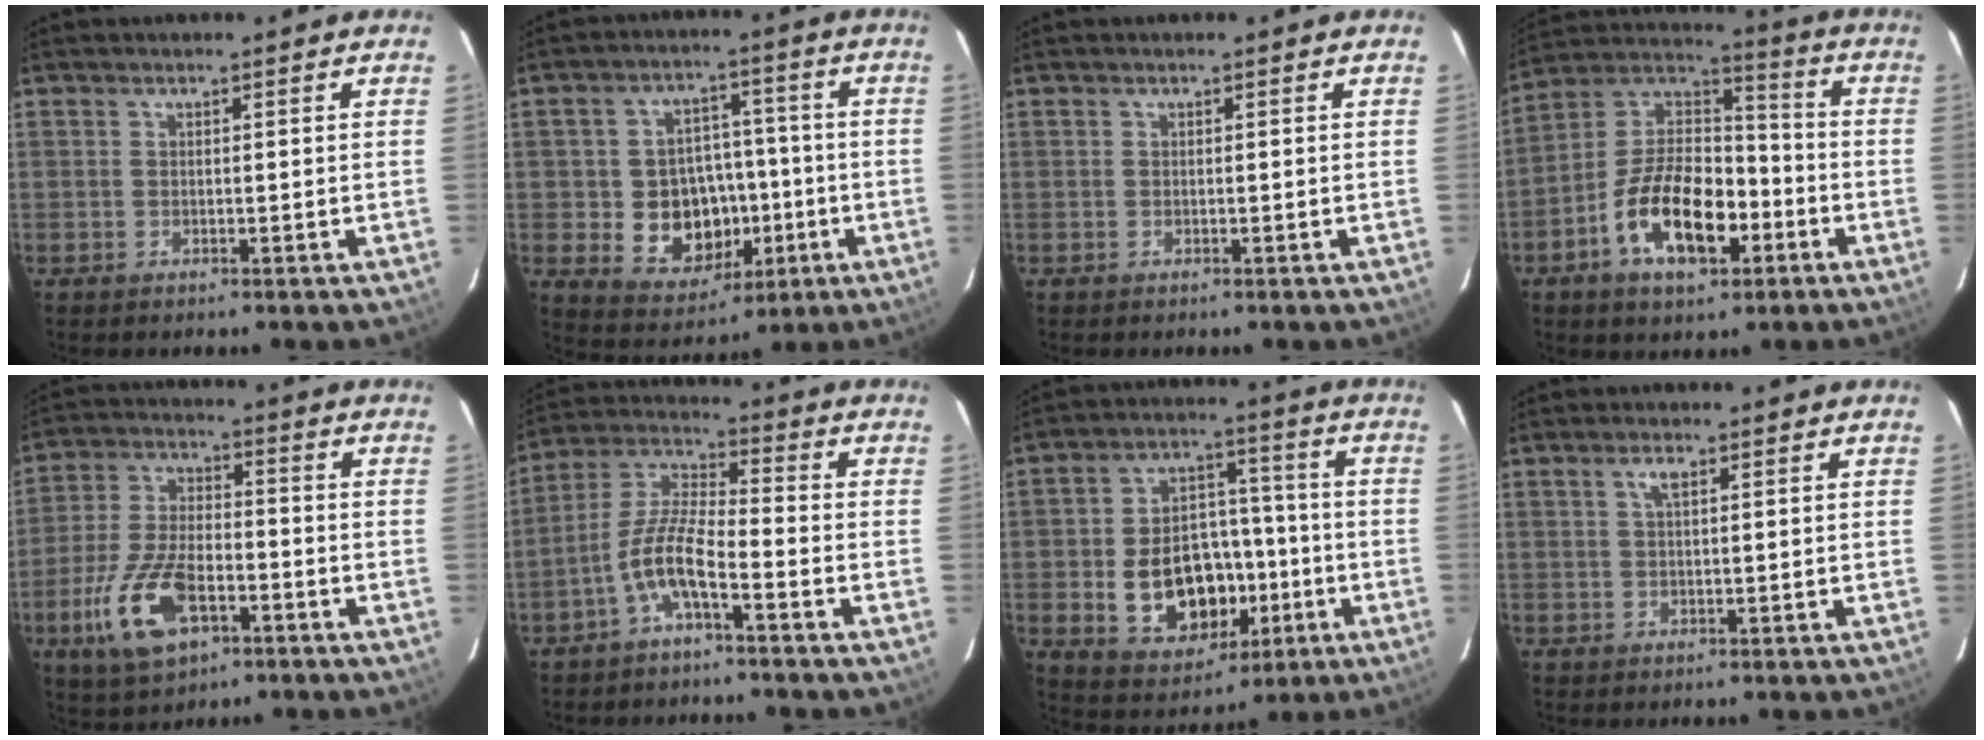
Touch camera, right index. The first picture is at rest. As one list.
[{"total": 12.4, "force": [-2.6, 10.3, 6.5], "torque": [-0.146, 0.012, -0.021]}, {"total": 0.0}, {"total": 16.5, "force": [-6.6, 8.5, 12.4], "torque": [-0.239, 0.020, -0.111]}, {"total": 14.3, "force": [-6.5, 7.0, 10.7], "torque": [-0.237, -0.011, -0.116]}, {"total": 8.0, "force": [-4.2, 1.7, 6.6], "torque": [-0.148, 0.013, -0.082]}, {"total": 16.1, "force": [-4.0, 11.0, 11.1], "torque": [-0.221, 0.022, -0.036]}, {"total": 1.8, "force": [0.7, 0.6, 1.5], "torque": [-0.030, 0.005, 0.013]}]